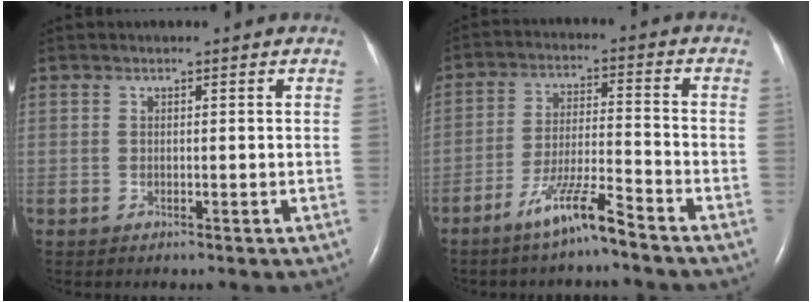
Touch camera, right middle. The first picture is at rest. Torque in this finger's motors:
{"motor_torque": [0.20, -0.16, 0.18, 0.05]}